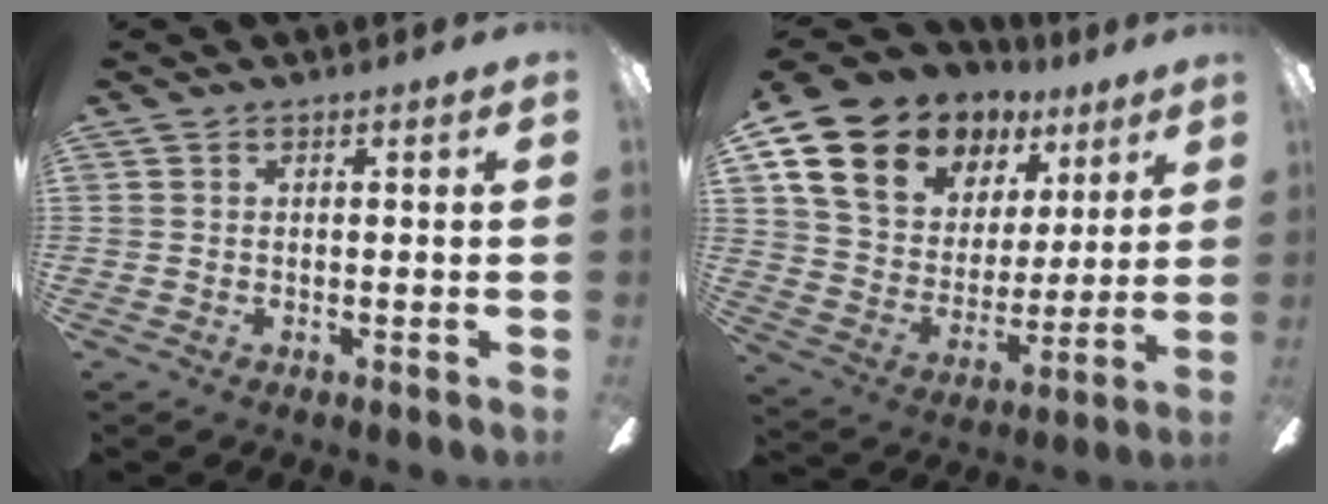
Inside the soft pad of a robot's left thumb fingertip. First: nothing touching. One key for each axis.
{"total": 15.3, "fx": 10.5, "fy": 9.8, "fz": 5.2, "tx": -0.111, "ty": -0.066, "tz": 0.199}